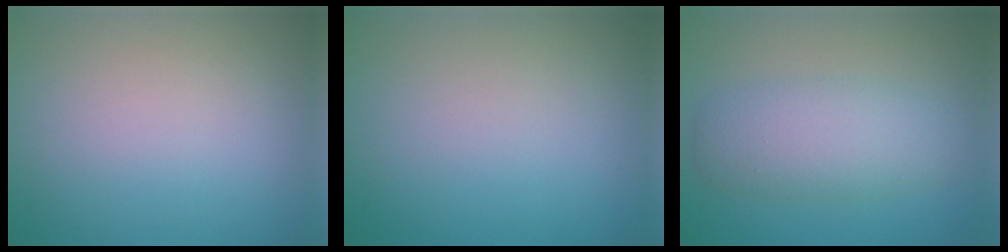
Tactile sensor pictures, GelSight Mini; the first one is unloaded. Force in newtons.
{"total": 0.0}
{"total": 4.8, "press": 4.8, "slide": 0.1}